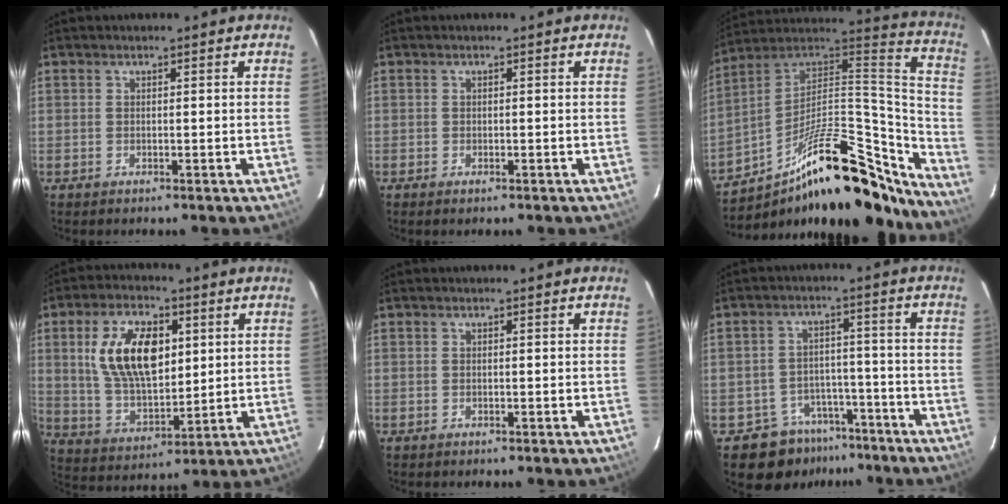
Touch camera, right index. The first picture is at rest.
{"total": 0.8, "force": [-0.6, 0.4, 0.4], "torque": [-0.007, -0.003, -0.011]}
{"total": 30.4, "force": [-20.8, 10.8, 19.4], "torque": [-0.276, 0.028, -0.314]}
{"total": 15.5, "force": [4.1, 8.3, 12.4], "torque": [-0.233, 0.011, 0.088]}
{"total": 0.0}
{"total": 8.2, "force": [-5.9, 5.6, 1.0], "torque": [-0.025, 0.032, -0.077]}